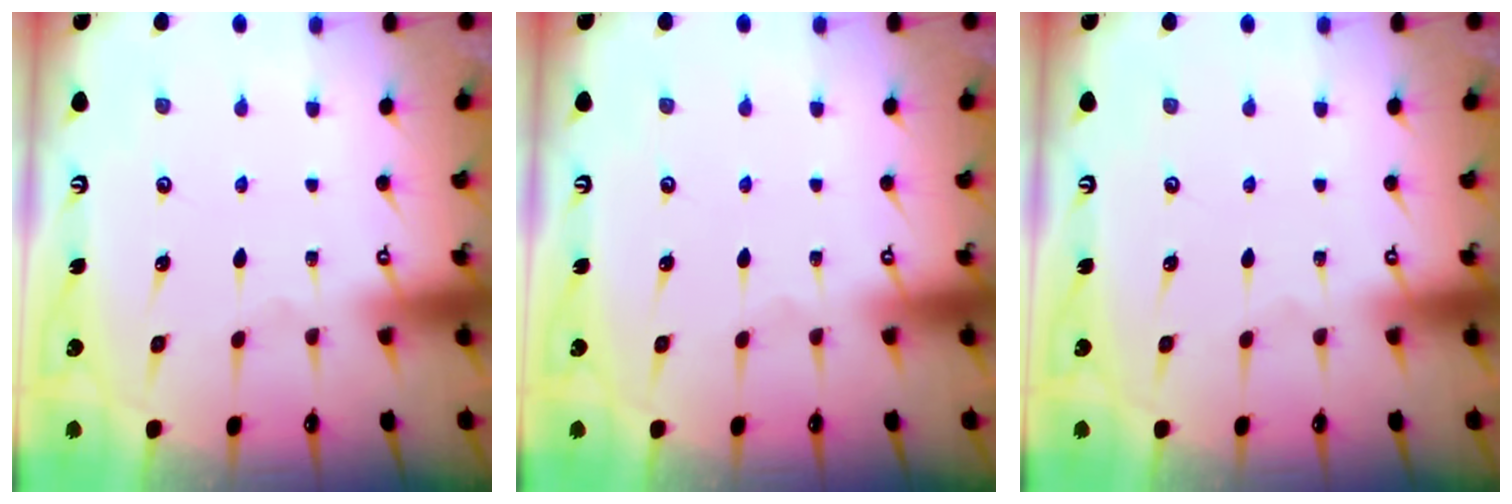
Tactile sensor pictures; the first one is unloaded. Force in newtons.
{"total": 0.0}
{"total": 0.0}